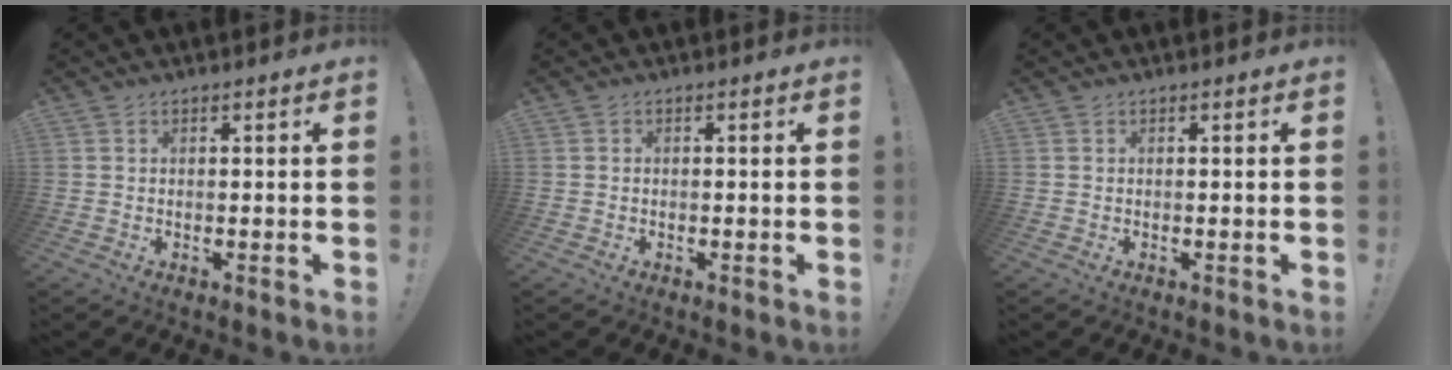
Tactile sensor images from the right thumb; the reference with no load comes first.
{"total": 0.0}
{"total": 0.0}